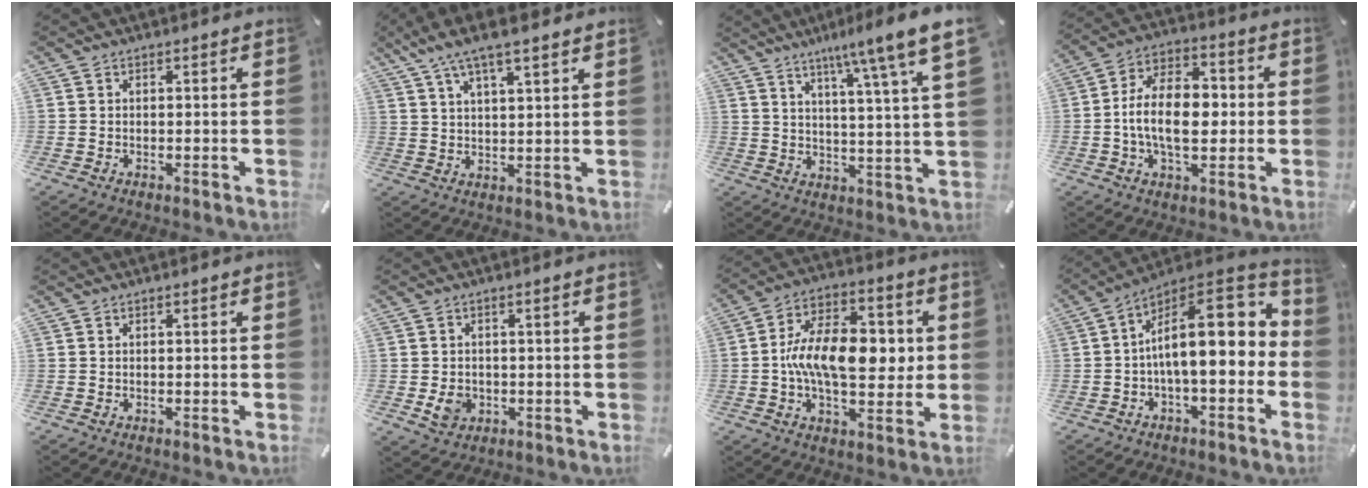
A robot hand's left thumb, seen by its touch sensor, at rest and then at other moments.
{"total": 7.4, "force": [5.6, 1.5, 4.6], "torque": [-0.102, -0.013, 0.102]}
{"total": 10.7, "force": [7.4, -0.1, 7.7], "torque": [-0.120, -0.056, 0.109]}
{"total": 13.5, "force": [-1.5, 8.5, 10.5], "torque": [-0.204, 0.010, -0.030]}
{"total": 0.0}
{"total": 4.4, "force": [-0.7, 3.9, 2.0], "torque": [-0.032, -0.004, -0.015]}
{"total": 16.1, "force": [0.2, 9.2, 13.3], "torque": [-0.240, 0.009, 0.003]}
{"total": 16.8, "force": [1.2, 7.2, 15.1], "torque": [-0.234, -0.027, 0.019]}